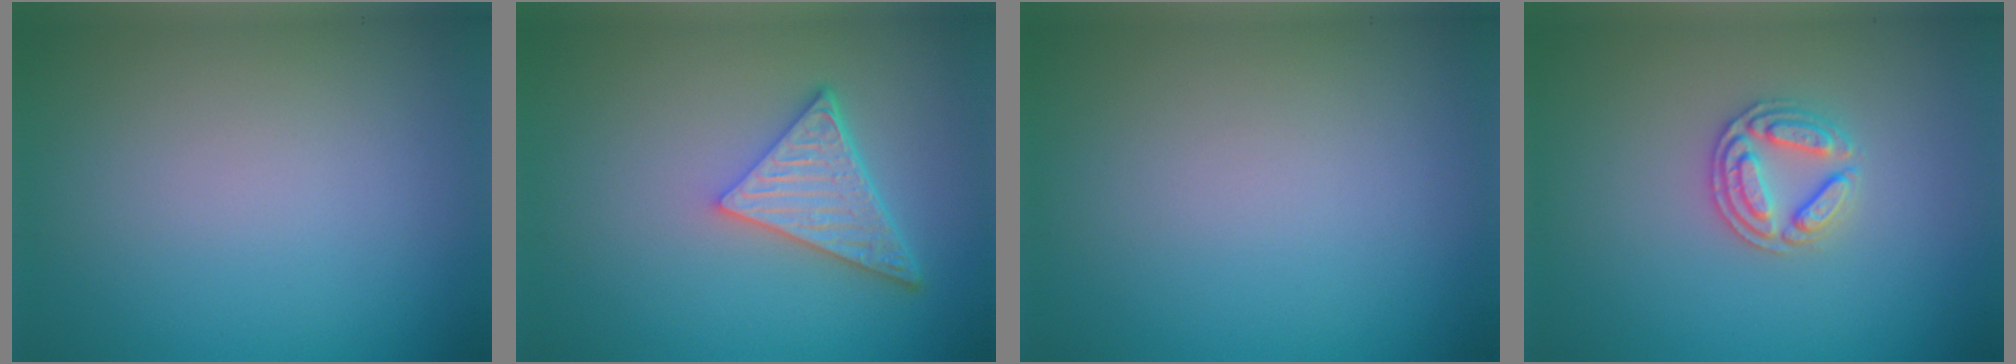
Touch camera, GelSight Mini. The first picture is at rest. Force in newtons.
{"total": 5.0, "press": 3.7, "slide": 3.3}
{"total": 0.0}
{"total": 2.8, "press": 2.7, "slide": 0.7}